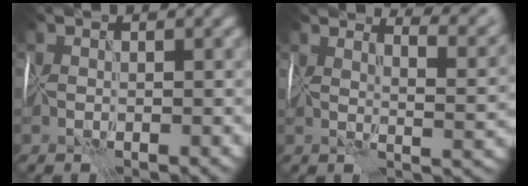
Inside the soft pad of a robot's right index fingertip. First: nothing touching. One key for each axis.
{"total": 9.8, "fx": 8.0, "fy": 2.3, "fz": 5.1, "tx": -0.055, "ty": 0.024, "tz": 0.081}